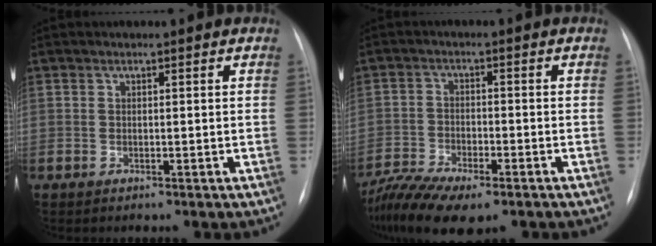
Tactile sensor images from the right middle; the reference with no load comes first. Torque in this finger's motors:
{"motor_torque": [1.04, -1.10, 0.43, 0.11]}